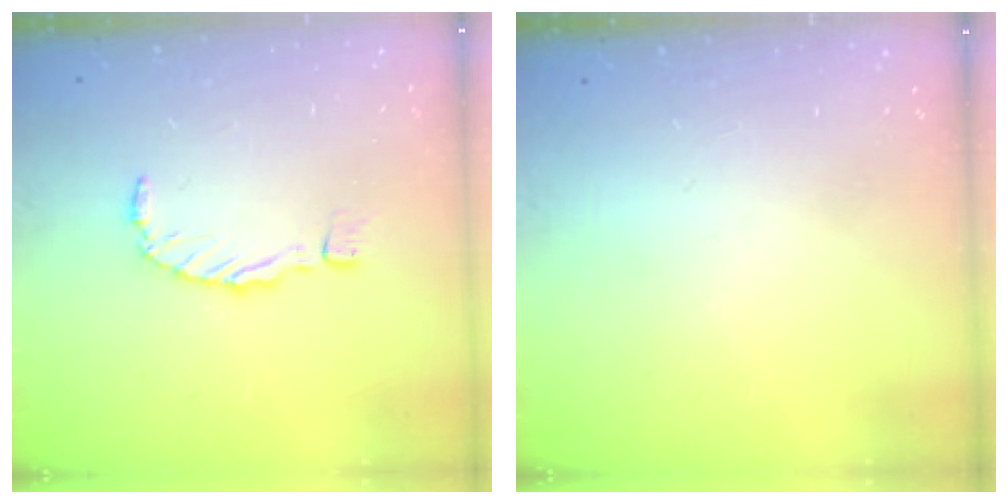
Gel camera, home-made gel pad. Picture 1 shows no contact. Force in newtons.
{"total": 0.0}